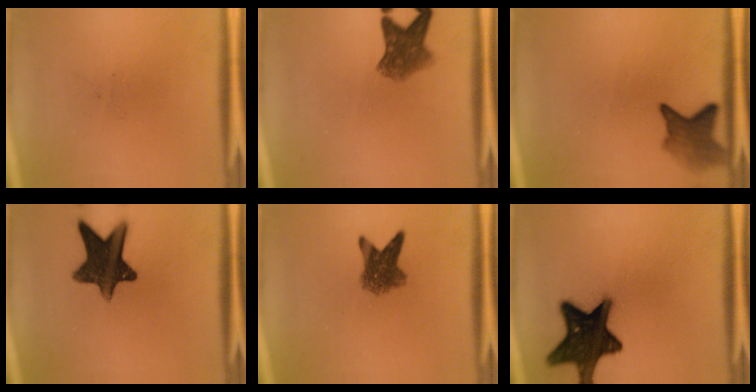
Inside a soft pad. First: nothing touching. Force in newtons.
{"total": 5.8}
{"total": 4.7}
{"total": 13.2}
{"total": 5.7}
{"total": 17.5}